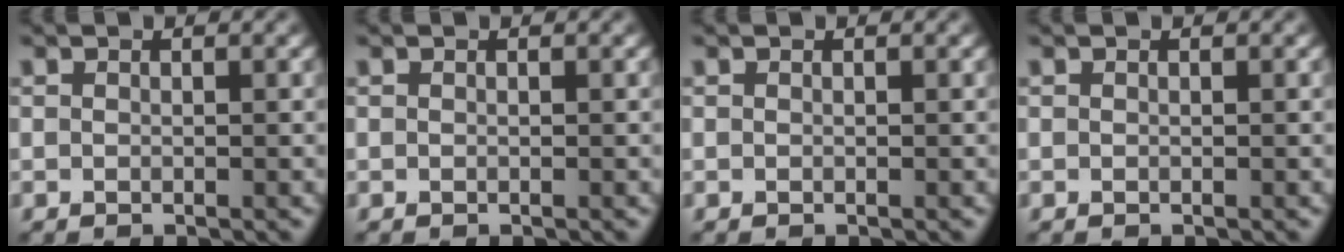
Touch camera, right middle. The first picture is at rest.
{"total": 0.0}
{"total": 0.0}
{"total": 0.0}